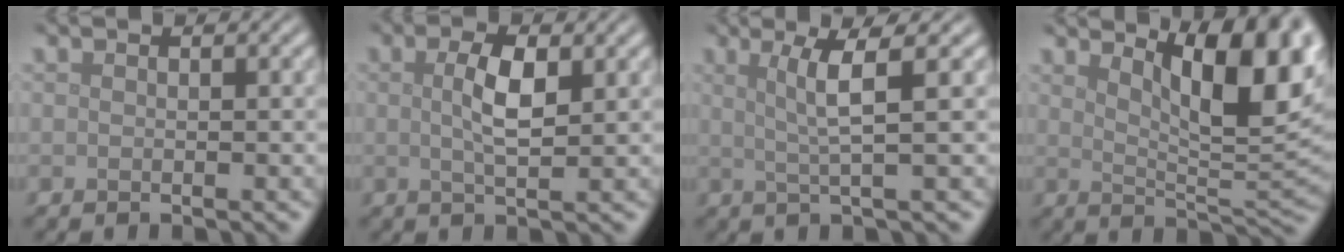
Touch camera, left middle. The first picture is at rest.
{"total": 3.2, "force": [0.7, 1.0, 3.0], "torque": [-0.060, 0.002, 0.013]}
{"total": 3.5, "force": [1.1, 0.4, 3.3], "torque": [-0.057, 0.001, 0.021]}
{"total": 10.1, "force": [4.6, 3.0, 8.5], "torque": [-0.119, 0.004, 0.076]}